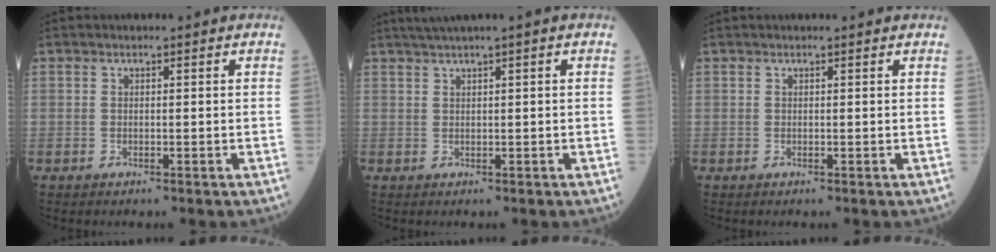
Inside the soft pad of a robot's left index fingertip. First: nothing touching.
{"total": 2.4, "force": [1.5, -0.5, 1.7], "torque": [-0.038, 0.010, 0.035]}
{"total": 0.8, "force": [0.8, 0.0, 0.2], "torque": [-0.007, 0.006, 0.010]}